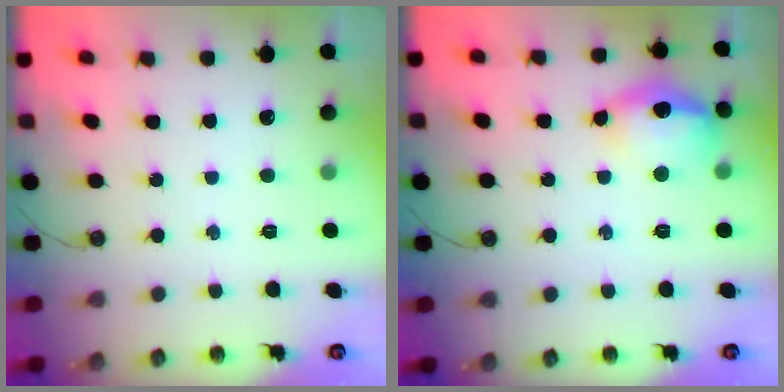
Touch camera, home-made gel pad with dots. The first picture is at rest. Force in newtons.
{"total": 14.3, "press": 14.3, "slide": 1.3}